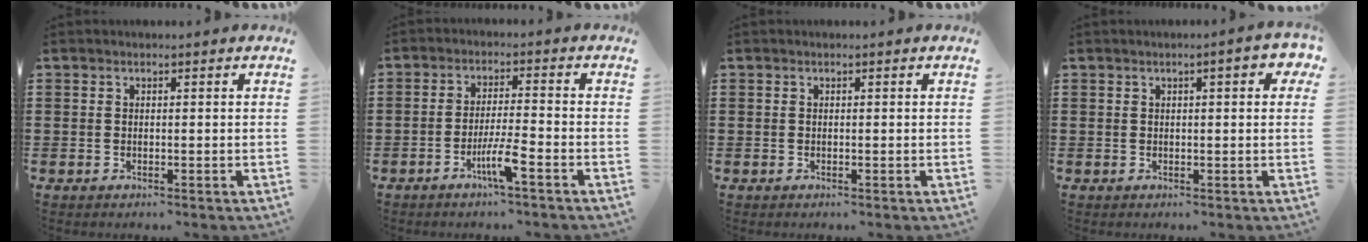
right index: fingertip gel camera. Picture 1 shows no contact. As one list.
[{"total": 4.9, "force": [-2.7, 0.0, 4.0], "torque": [-0.081, -0.011, -0.052]}, {"total": 0.0}, {"total": 2.9, "force": [1.0, 0.5, 2.7], "torque": [-0.037, -0.001, 0.011]}]